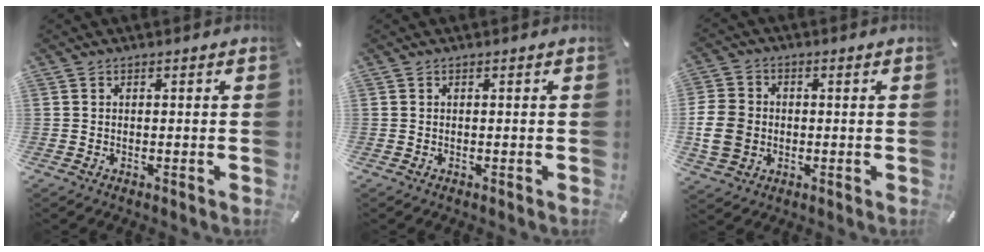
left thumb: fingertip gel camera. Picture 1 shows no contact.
{"total": 0.0}
{"total": 8.5, "force": [-0.9, 7.4, 4.2], "torque": [-0.102, 0.010, -0.014]}